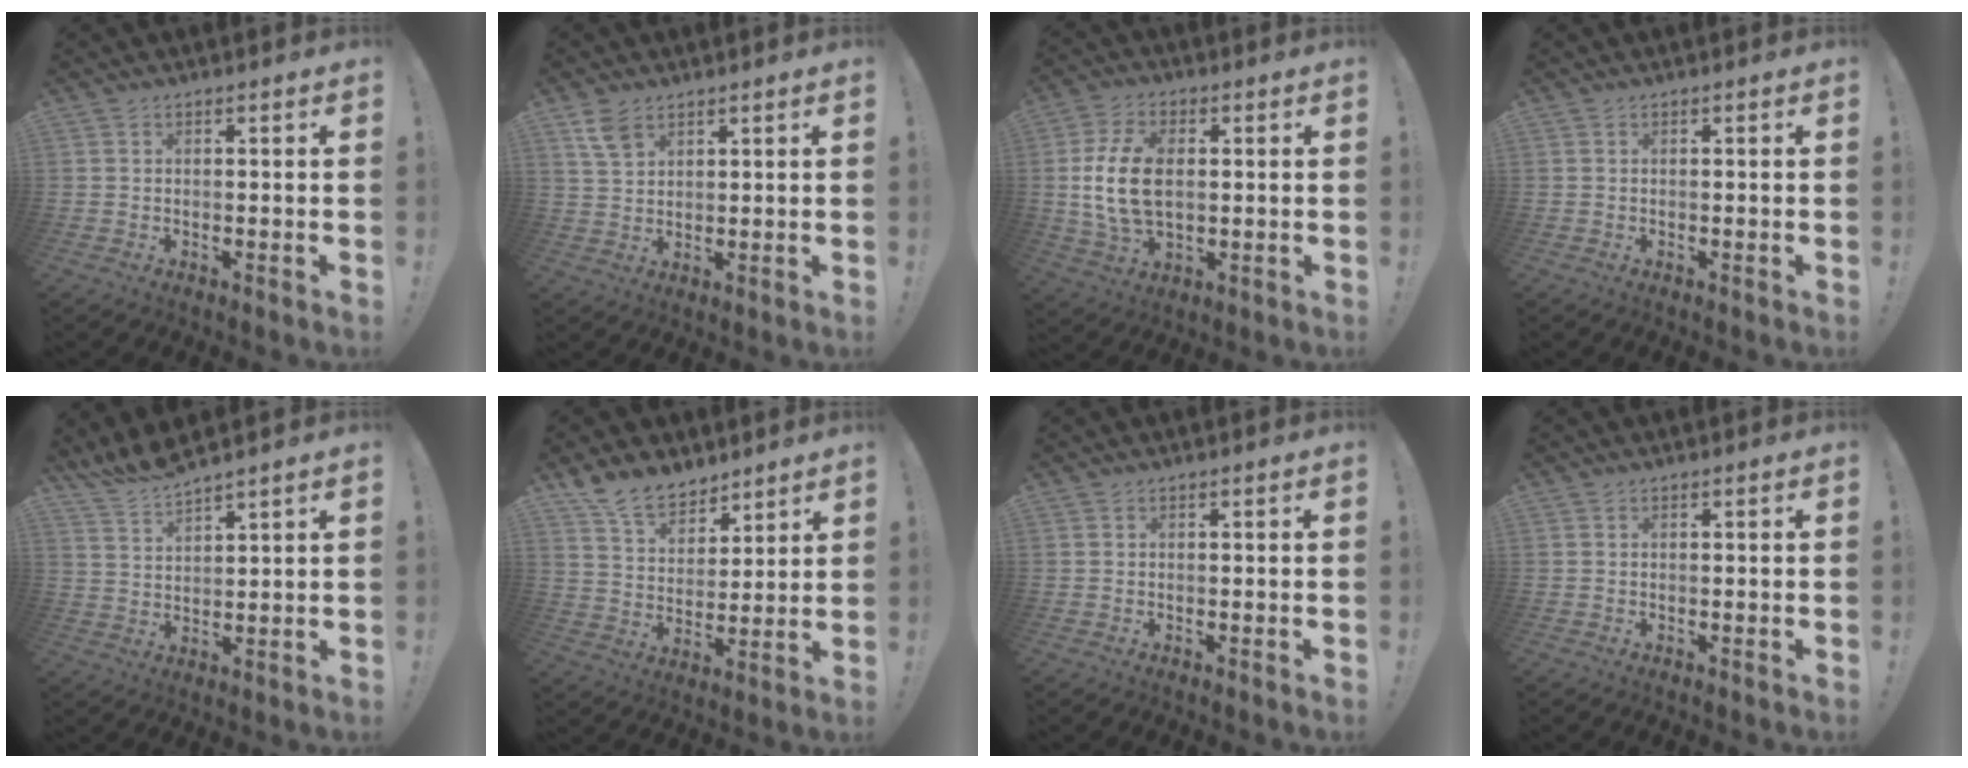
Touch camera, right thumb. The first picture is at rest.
{"total": 6.1, "force": [3.8, 3.4, 3.3], "torque": [-0.060, -0.014, 0.075]}
{"total": 14.5, "force": [1.0, 8.9, 11.5], "torque": [-0.235, 0.003, 0.019]}
{"total": 0.0}
{"total": 6.3, "force": [6.1, 0.1, 1.7], "torque": [-0.058, -0.039, 0.116]}
{"total": 11.7, "force": [9.4, 6.2, 3.0], "torque": [-0.059, -0.069, 0.184]}
{"total": 0.0}
{"total": 0.0}